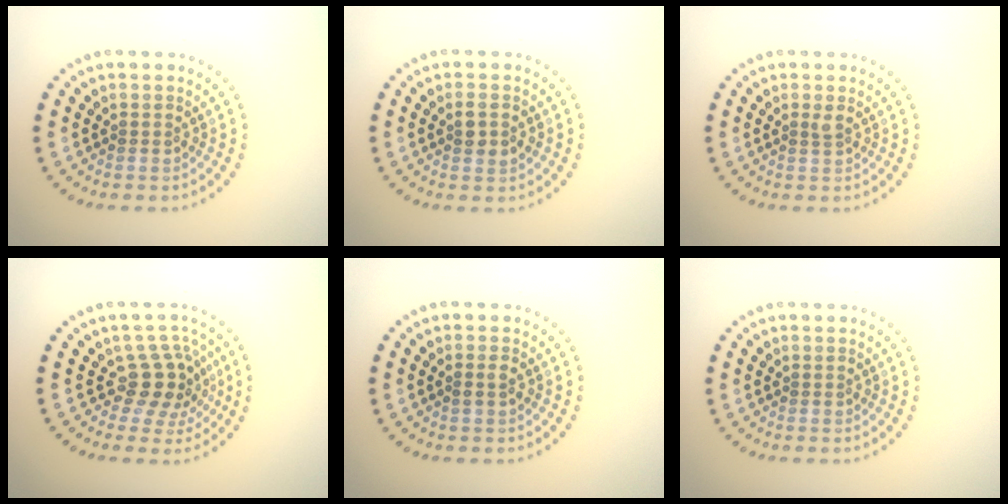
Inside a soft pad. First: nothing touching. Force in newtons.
{"total": 1.7, "press": 1.7, "slide": 0.4}
{"total": 0.7, "press": 0.5, "slide": 0.5}
{"total": 3.6, "press": 2.8, "slide": 2.3}
{"total": 0.8, "press": 0.8, "slide": 0.1}
{"total": 0.0}